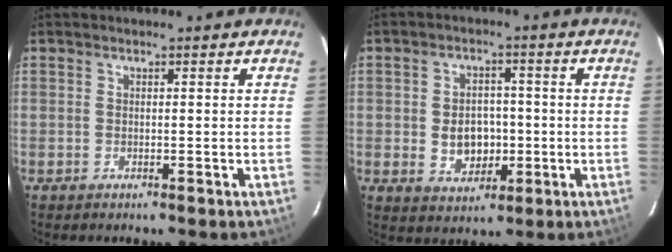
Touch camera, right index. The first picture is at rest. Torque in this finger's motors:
{"motor_torque": [0.22, -0.08, 0.15, 0.03]}